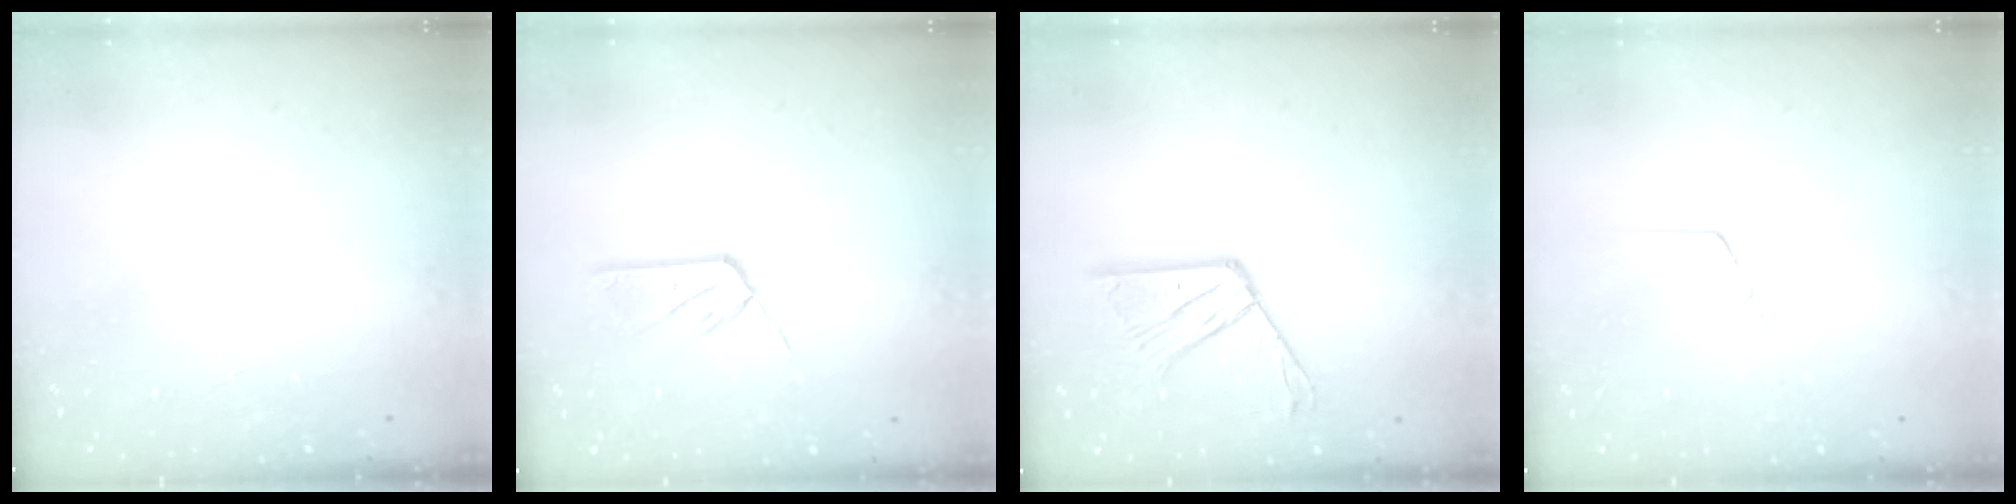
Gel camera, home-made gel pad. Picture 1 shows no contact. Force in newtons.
{"total": 7.4, "press": 7.4, "slide": 0.4}
{"total": 13.5, "press": 13.5, "slide": 1.2}
{"total": 0.6, "press": 0.6, "slide": 0.2}